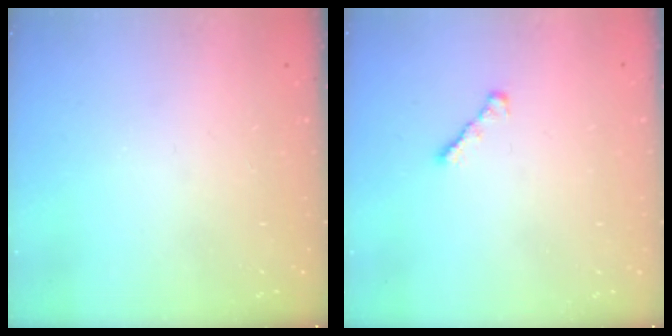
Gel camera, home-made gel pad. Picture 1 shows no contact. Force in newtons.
{"total": 2.4, "press": 2.3, "slide": 0.6}